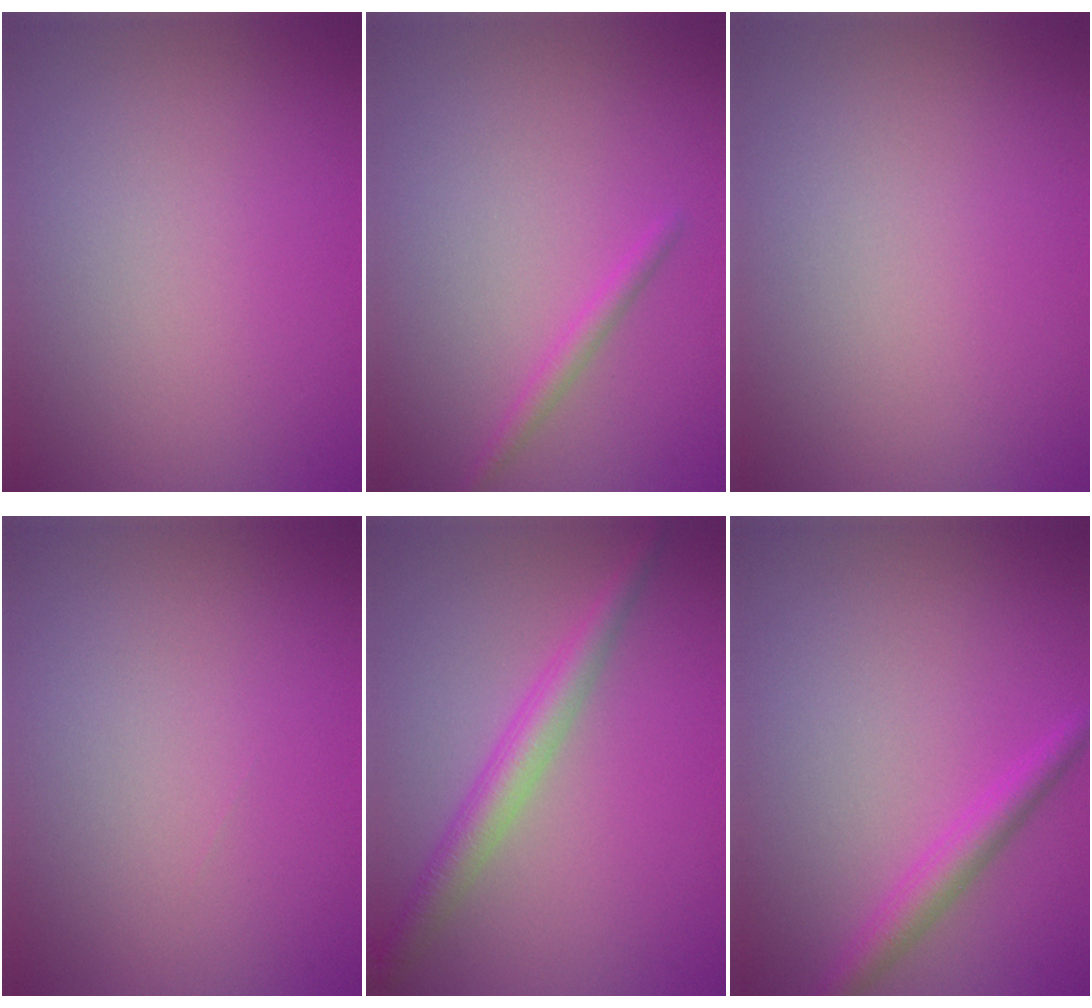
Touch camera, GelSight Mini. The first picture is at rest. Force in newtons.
{"total": 1.3, "press": 1.2, "slide": 0.1}
{"total": 0.0}
{"total": 0.0}
{"total": 3.4, "press": 3.4, "slide": 0.1}
{"total": 2.4, "press": 2.4, "slide": 0.1}